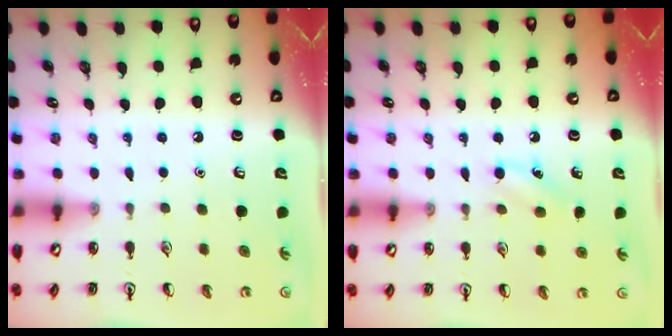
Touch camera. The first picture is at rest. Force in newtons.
{"total": 7.1, "press": 6.8, "slide": 2.0}